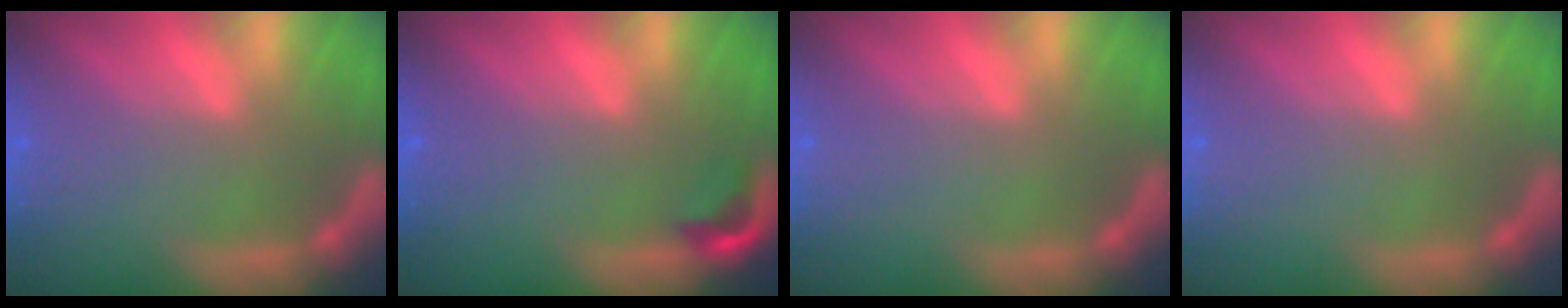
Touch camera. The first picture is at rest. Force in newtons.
{"total": 1.9}
{"total": 0.0}
{"total": 0.0}